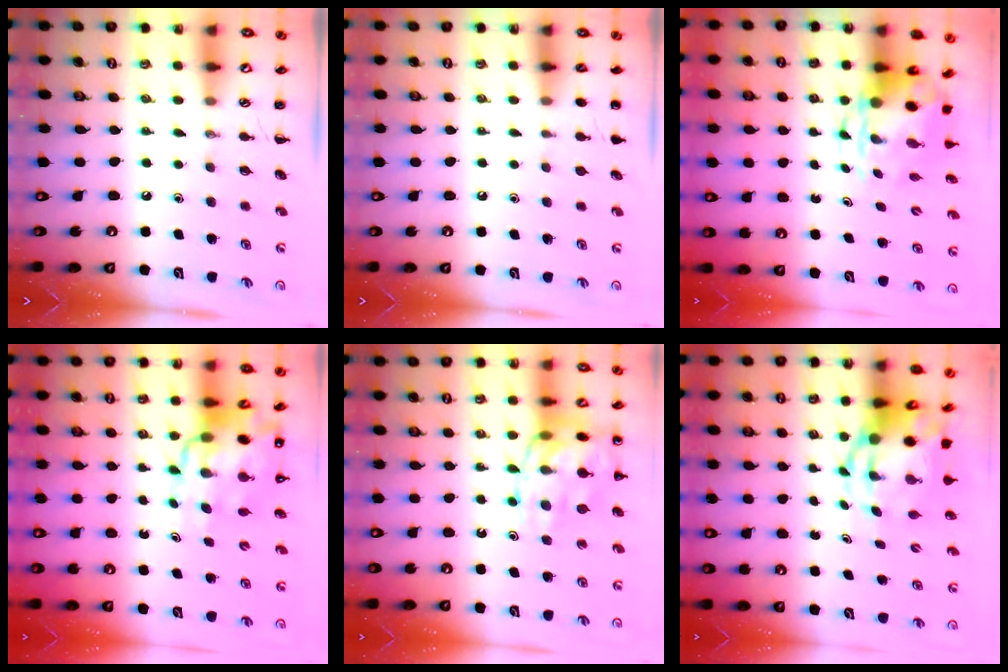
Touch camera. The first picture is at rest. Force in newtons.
{"total": 1.1, "press": 1.0, "slide": 0.2}
{"total": 5.7, "press": 5.5, "slide": 1.5}
{"total": 16.1, "press": 15.4, "slide": 4.6}
{"total": 17.6, "press": 17.5, "slide": 2.0}
{"total": 6.3, "press": 6.1, "slide": 1.7}